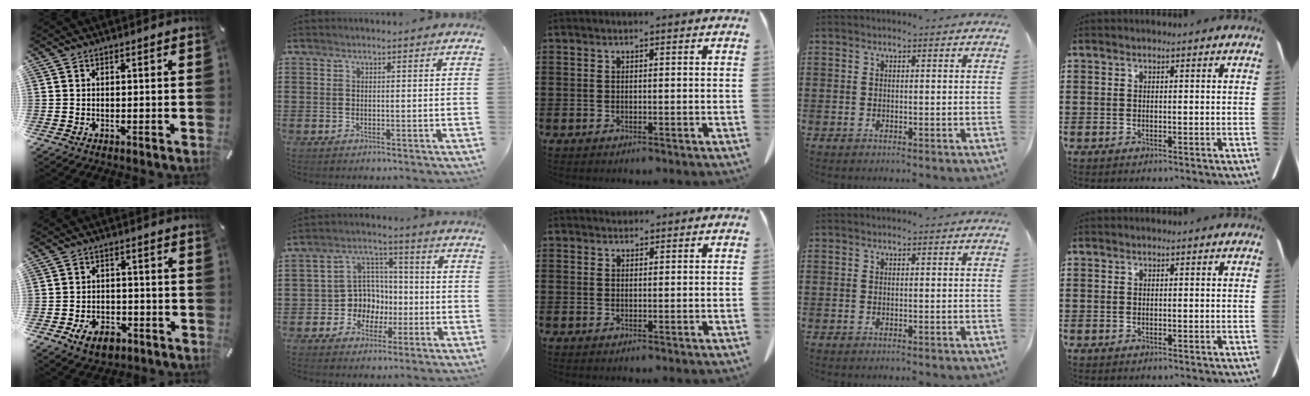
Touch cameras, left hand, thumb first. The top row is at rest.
{"thumb": {"total": 6.3, "force": [-3.4, 4.4, 3.0], "torque": [-0.055, 0.020, -0.059]}, "index": {"total": 7.4, "force": [-1.2, 7.0, 2.0], "torque": [-0.068, 0.011, -0.019]}, "middle": {"total": 1.2, "force": [1.1, 0.5, 0.0], "torque": [-0.003, 0.001, 0.023]}}